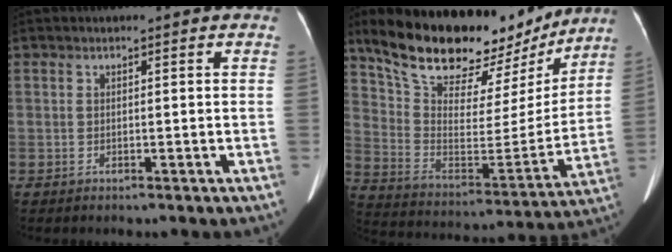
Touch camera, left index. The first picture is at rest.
{"total": 25.4, "force": [21.1, 8.3, 11.3], "torque": [-0.189, -0.013, 0.321]}